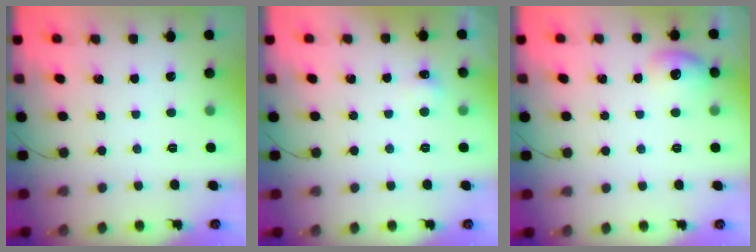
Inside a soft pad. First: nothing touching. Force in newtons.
{"total": 4.3, "press": 4.2, "slide": 1.0}
{"total": 7.7, "press": 7.6, "slide": 1.4}